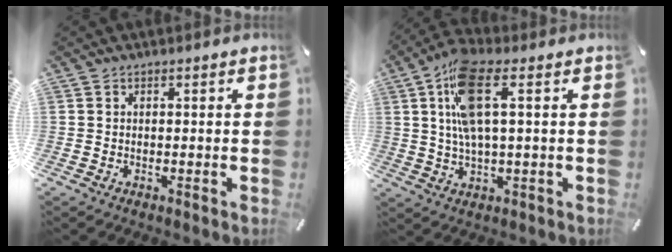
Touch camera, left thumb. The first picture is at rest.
{"total": 11.4, "force": [3.0, 3.8, 10.3], "torque": [-0.224, -0.003, 0.050]}